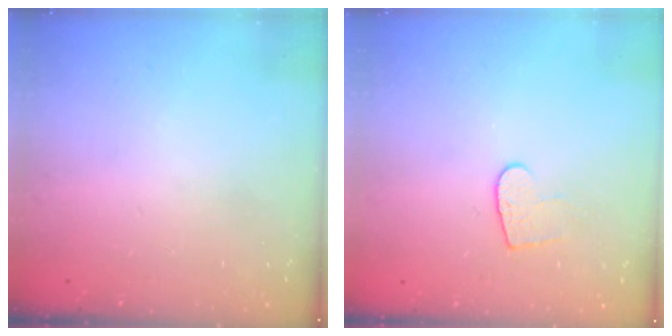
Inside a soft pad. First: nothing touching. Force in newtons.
{"total": 6.7, "press": 6.7, "slide": 0.4}